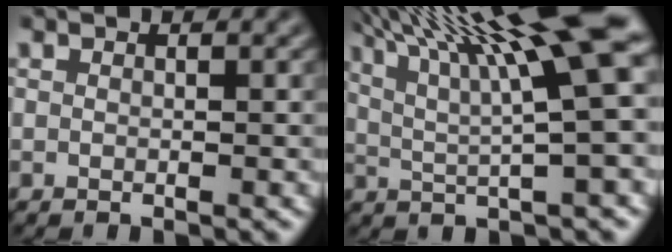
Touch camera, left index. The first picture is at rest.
{"total": 13.2, "force": [6.1, 2.4, 11.4], "torque": [-0.166, 0.016, 0.096]}